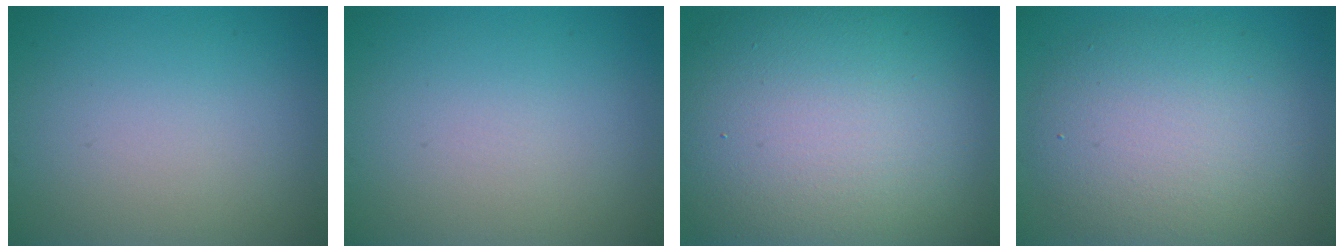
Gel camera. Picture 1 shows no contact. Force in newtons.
{"total": 0.0}
{"total": 17.6, "press": 17.6, "slide": 1.0}
{"total": 7.8, "press": 7.8, "slide": 0.5}